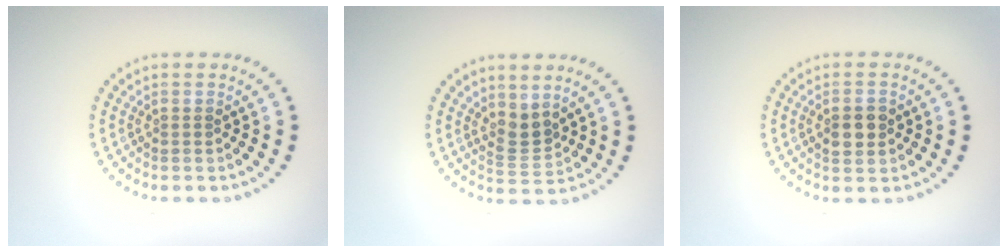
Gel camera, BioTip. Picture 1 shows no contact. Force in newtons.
{"total": 2.2, "press": 1.5, "slide": 1.6}
{"total": 2.9, "press": 2.9, "slide": 0.1}